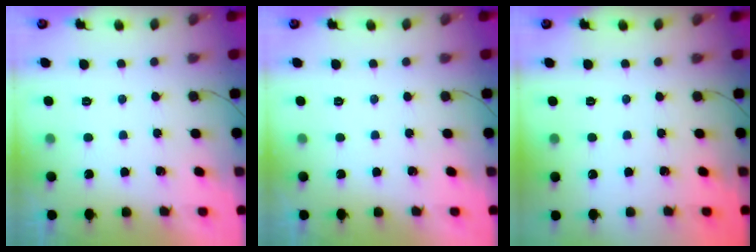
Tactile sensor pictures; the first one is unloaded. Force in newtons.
{"total": 0.0}
{"total": 0.0}